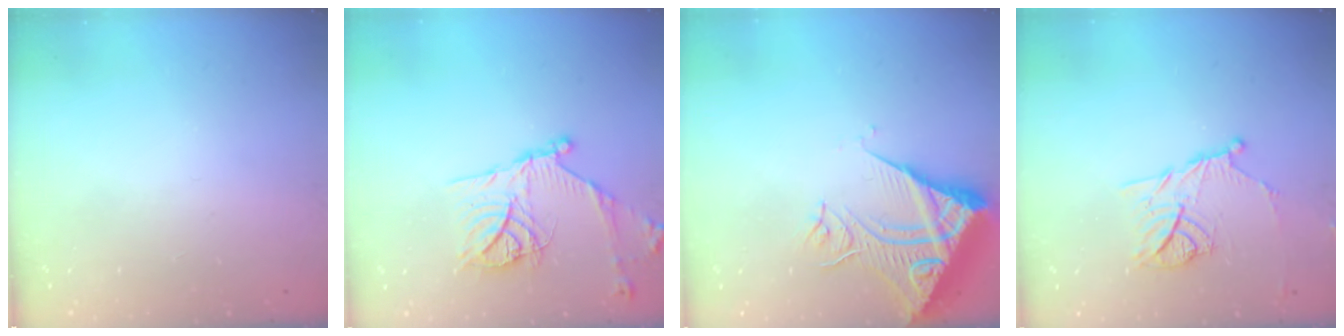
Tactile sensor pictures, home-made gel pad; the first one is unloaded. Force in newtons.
{"total": 18.1, "press": 18.0, "slide": 1.7}
{"total": 11.1, "press": 11.0, "slide": 1.3}
{"total": 11.4, "press": 11.3, "slide": 0.7}